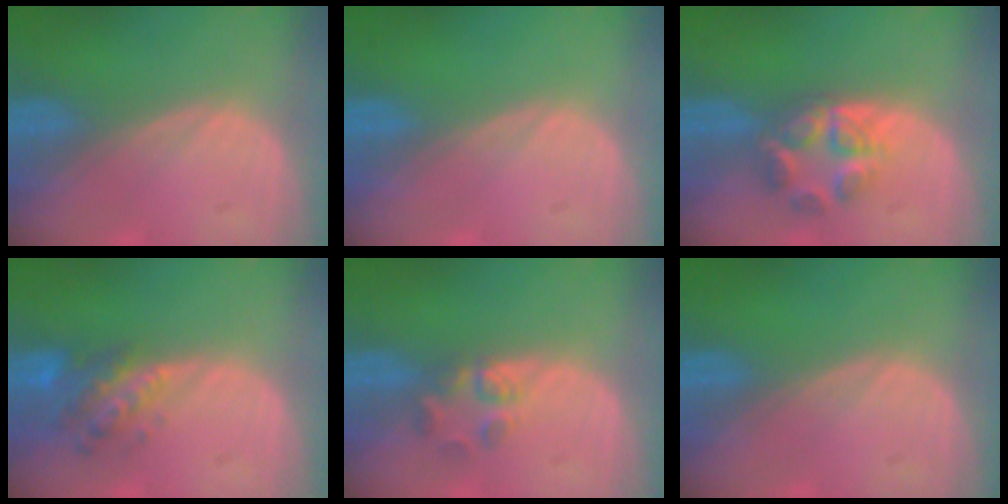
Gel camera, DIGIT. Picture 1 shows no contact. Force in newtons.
{"total": 0.0}
{"total": 5.8, "press": 5.4, "slide": 2.2}
{"total": 5.9, "press": 5.6, "slide": 1.8}
{"total": 3.1, "press": 3.0, "slide": 0.8}
{"total": 0.0}